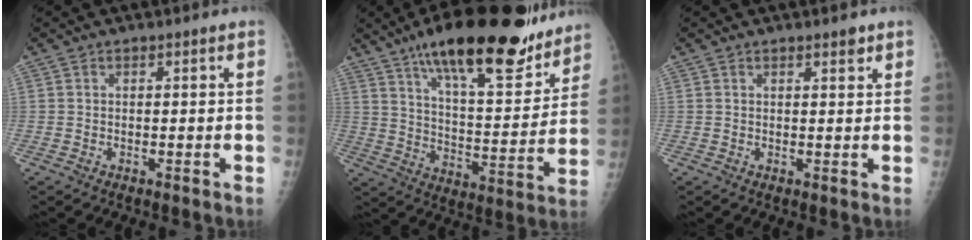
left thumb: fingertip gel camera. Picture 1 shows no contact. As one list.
[{"total": 24.6, "force": [17.8, 7.3, 15.3], "torque": [-0.196, -0.074, 0.277]}, {"total": 1.6, "force": [1.2, 0.5, 1.0], "torque": [-0.008, -0.006, 0.015]}]